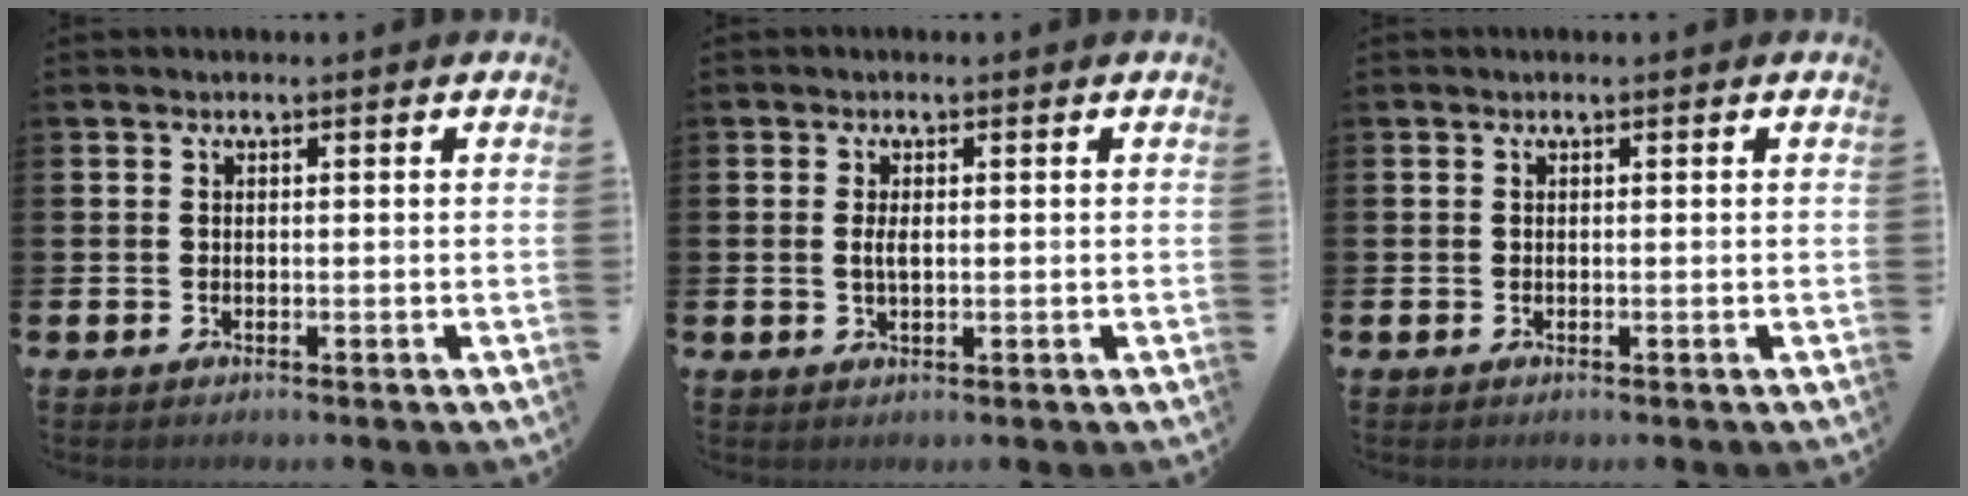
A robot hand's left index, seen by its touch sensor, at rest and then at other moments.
{"total": 2.0, "force": [0.1, 0.9, 1.8], "torque": [-0.036, 0.003, 0.000]}
{"total": 0.0}